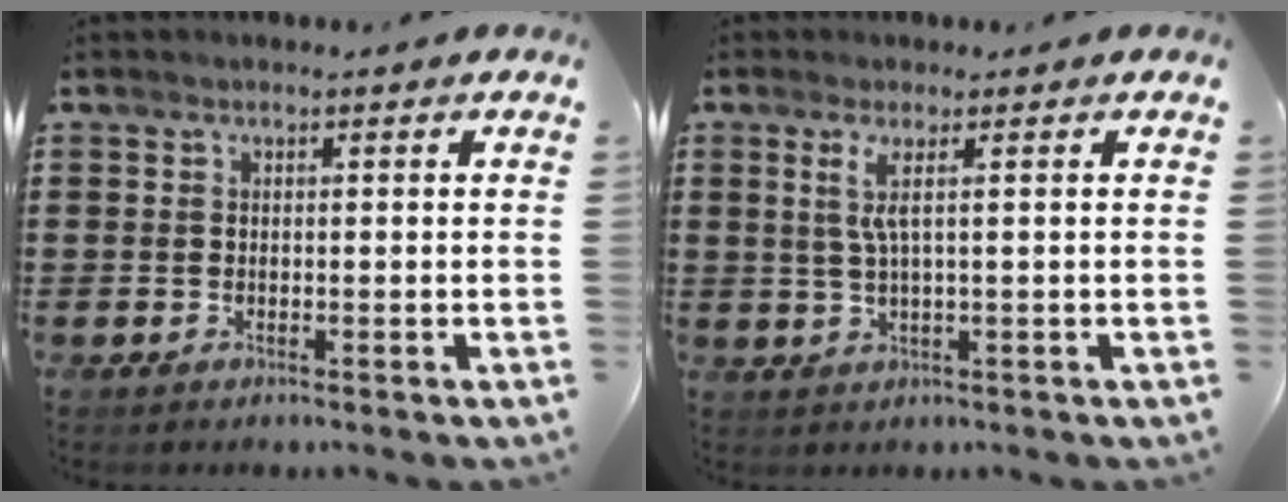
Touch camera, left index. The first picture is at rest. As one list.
[{"total": 3.4, "force": [0.9, -0.3, 3.3], "torque": [-0.075, -0.011, 0.013]}]